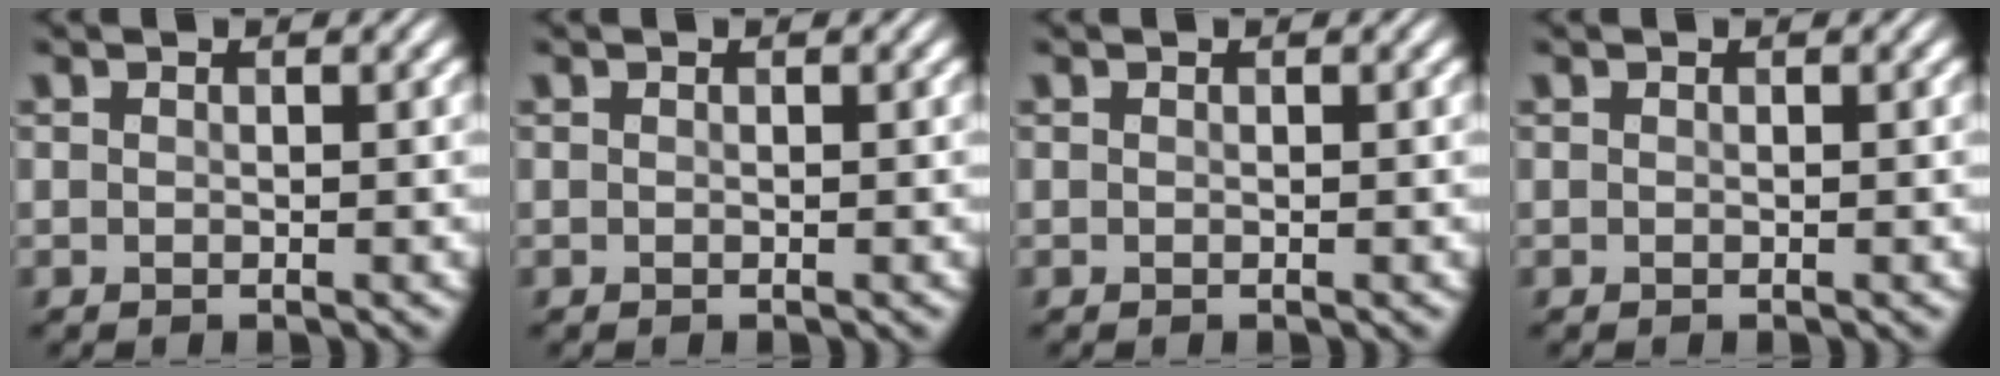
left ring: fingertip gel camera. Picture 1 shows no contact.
{"total": 0.0}
{"total": 0.0}
{"total": 0.0}